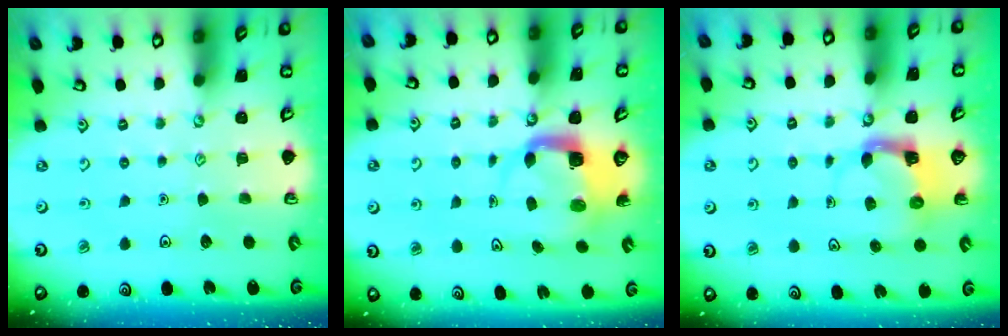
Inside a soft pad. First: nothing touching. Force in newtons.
{"total": 4.1, "press": 4.0, "slide": 0.4}
{"total": 3.8, "press": 3.7, "slide": 0.7}